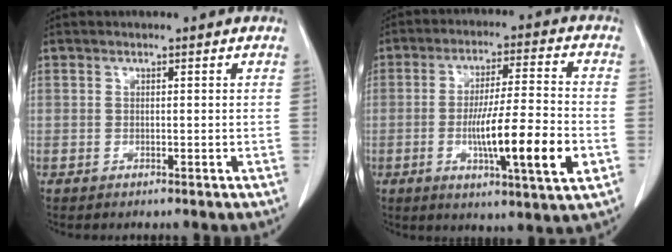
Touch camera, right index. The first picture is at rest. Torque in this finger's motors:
{"motor_torque": [1.73, -0.41, 0.55, 0.21]}